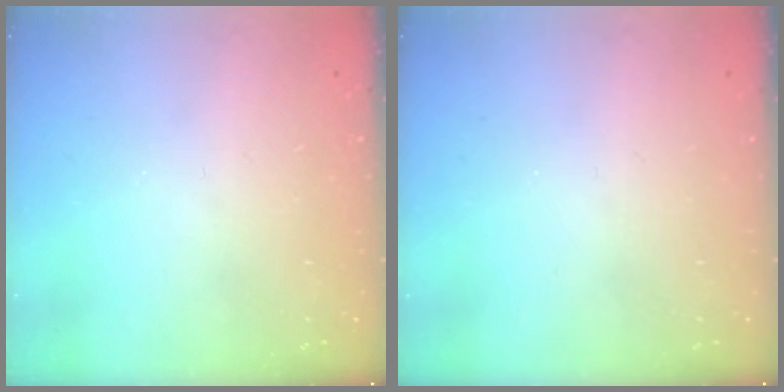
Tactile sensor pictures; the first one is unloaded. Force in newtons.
{"total": 0.0}